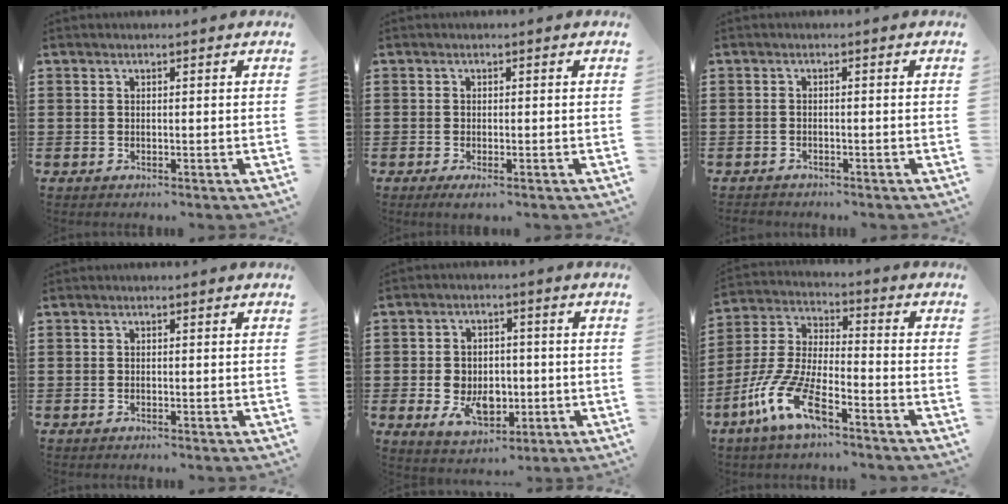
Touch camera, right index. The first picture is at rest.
{"total": 0.8, "force": [-0.4, 0.0, 0.7], "torque": [-0.018, -0.006, -0.009]}
{"total": 0.8, "force": [-0.8, 0.0, 0.1], "torque": [-0.006, -0.003, -0.015]}
{"total": 0.0}
{"total": 6.8, "force": [-1.5, 5.0, 4.4], "torque": [-0.079, 0.003, -0.030]}
{"total": 10.4, "force": [-6.8, 2.6, 7.4], "torque": [-0.188, -0.011, -0.140]}